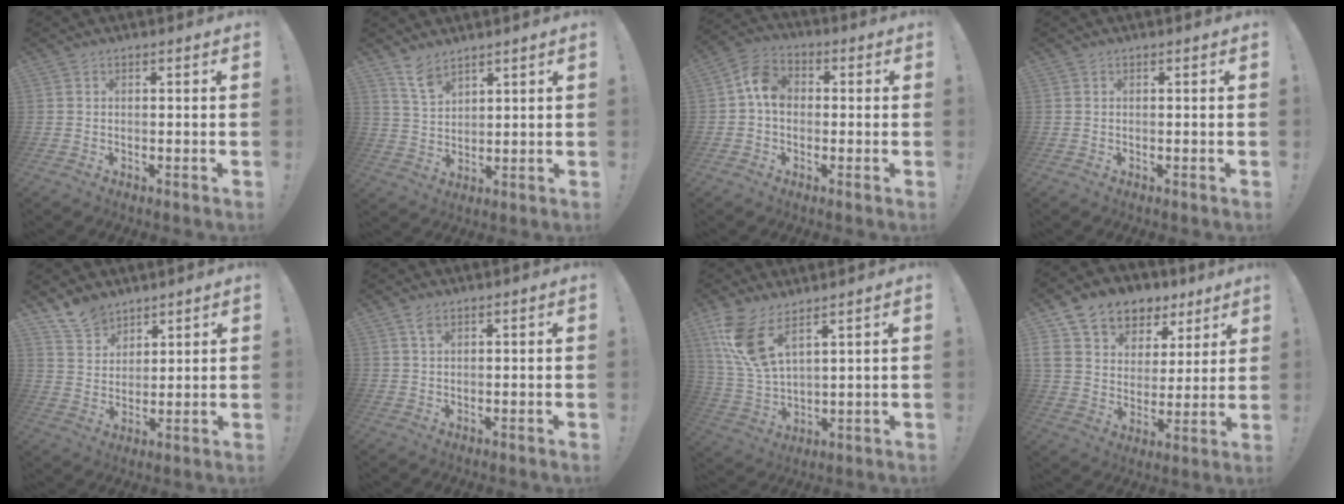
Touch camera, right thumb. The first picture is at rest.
{"total": 7.4, "force": [5.8, 3.6, 2.7], "torque": [-0.049, -0.038, 0.112]}
{"total": 8.4, "force": [0.6, 6.5, 5.3], "torque": [-0.091, 0.015, 0.017]}
{"total": 0.0}
{"total": 10.0, "force": [7.6, 6.4, 1.2], "torque": [-0.022, -0.057, 0.151]}
{"total": 2.3, "force": [1.4, 1.1, 1.5], "torque": [-0.024, -0.004, 0.025]}
{"total": 12.2, "force": [7.3, 4.8, 8.5], "torque": [-0.176, -0.038, 0.138]}
{"total": 11.4, "force": [6.8, 8.3, 3.7], "torque": [-0.059, -0.051, 0.134]}